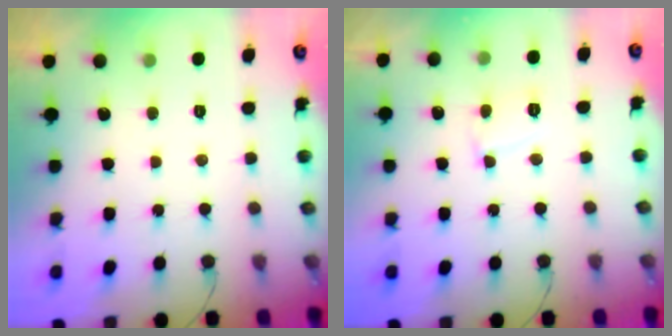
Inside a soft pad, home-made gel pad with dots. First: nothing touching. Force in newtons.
{"total": 6.0, "press": 6.0, "slide": 0.4}